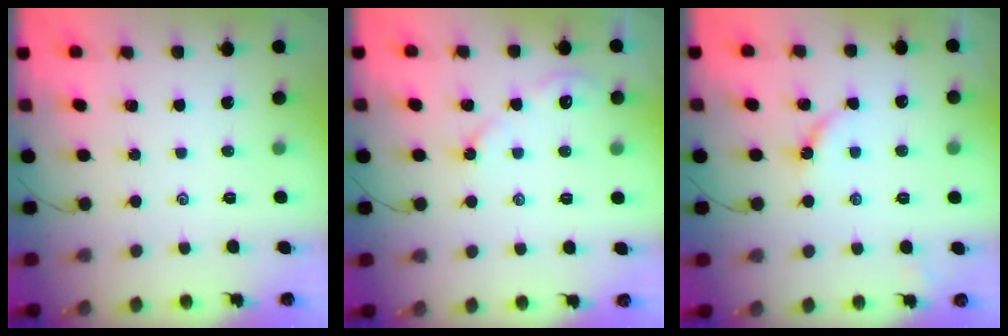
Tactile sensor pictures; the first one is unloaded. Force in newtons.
{"total": 6.8, "press": 6.7, "slide": 0.8}
{"total": 4.7, "press": 4.6, "slide": 0.6}